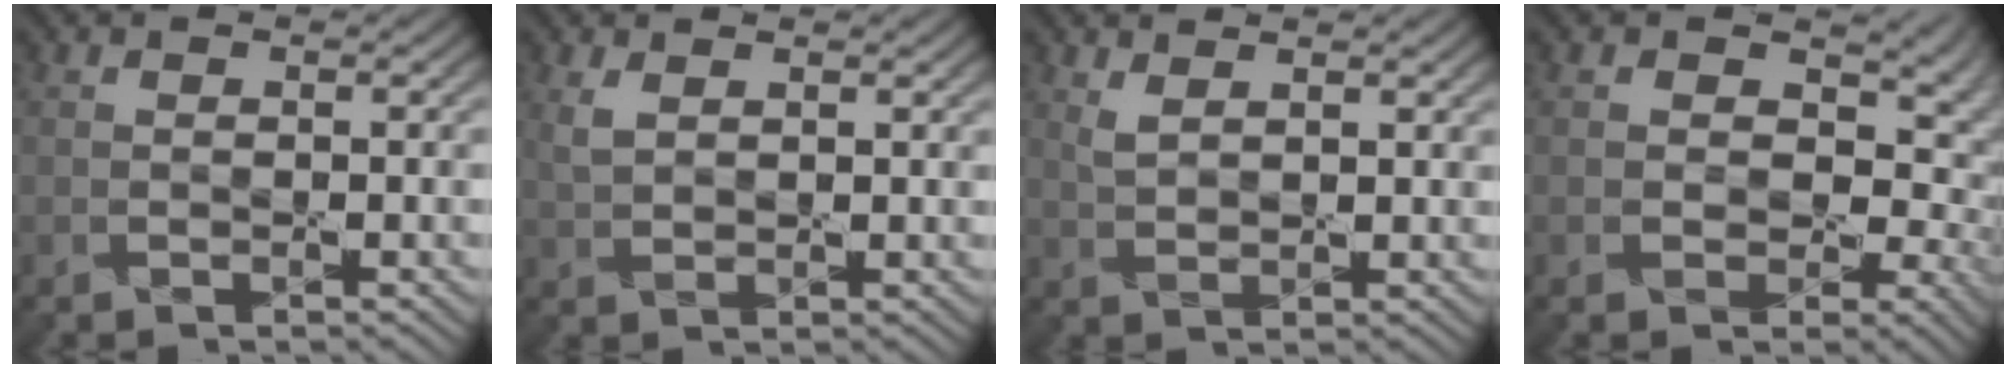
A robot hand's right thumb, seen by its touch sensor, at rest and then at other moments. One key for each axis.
{"total": 2.5, "fx": 1.4, "fy": 1.2, "fz": 1.6, "tx": -0.047, "ty": -0.002, "tz": 0.033}
{"total": 2.4, "fx": 1.7, "fy": 0.9, "fz": 1.5, "tx": -0.041, "ty": -0.002, "tz": 0.040}
{"total": 7.4, "fx": 0.1, "fy": 5.6, "fz": 4.9, "tx": -0.061, "ty": 0.004, "tz": 0.010}